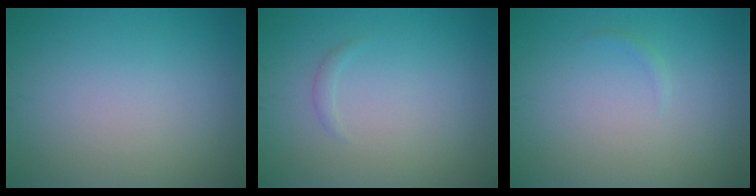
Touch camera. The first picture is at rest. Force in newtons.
{"total": 0.6, "press": 0.6, "slide": 0.1}
{"total": 0.5, "press": 0.5, "slide": 0.1}